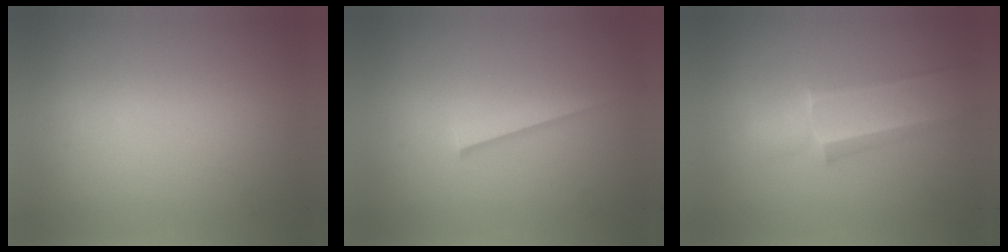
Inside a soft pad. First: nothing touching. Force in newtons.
{"total": 1.1}
{"total": 2.2}